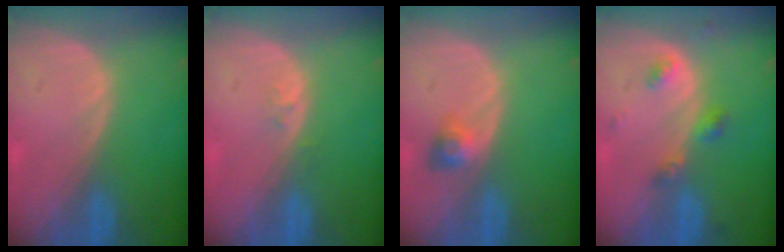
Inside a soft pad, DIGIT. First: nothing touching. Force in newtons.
{"total": 1.1, "press": 0.8, "slide": 0.7}
{"total": 3.0, "press": 2.7, "slide": 1.3}
{"total": 3.4, "press": 3.4, "slide": 0.5}